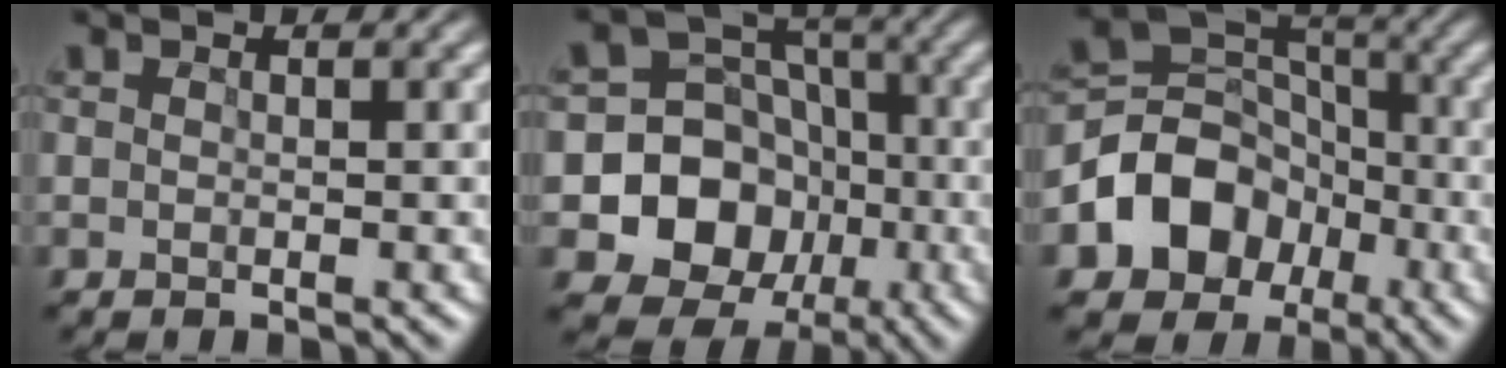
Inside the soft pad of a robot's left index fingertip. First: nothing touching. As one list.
[{"total": 10.7, "force": [-2.9, 9.4, 4.2], "torque": [-0.082, 0.004, -0.072]}, {"total": 7.7, "force": [-3.1, 6.0, 3.7], "torque": [-0.052, 0.006, -0.056]}]